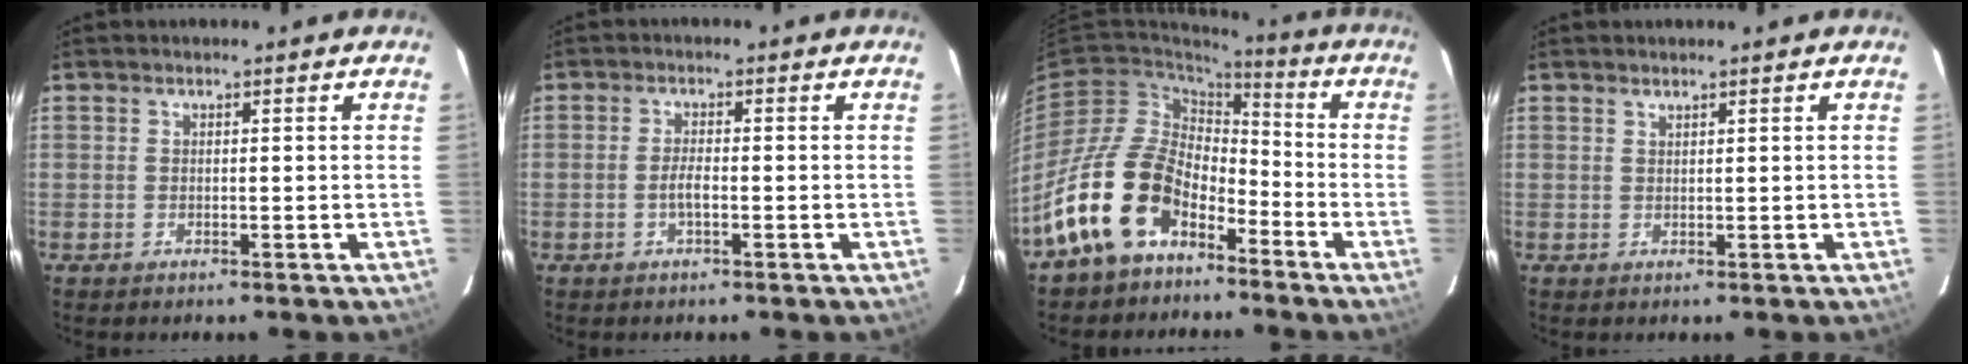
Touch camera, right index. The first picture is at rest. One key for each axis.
{"total": 0.8, "fx": -0.3, "fy": 0.3, "fz": 0.7, "tx": -0.014, "ty": -0.001, "tz": -0.006}
{"total": 16.4, "fx": -9.8, "fy": 9.8, "fz": 8.8, "tx": -0.177, "ty": 0.017, "tz": -0.177}
{"total": 0.6, "fx": 0.6, "fy": 0.0, "fz": 0.1, "tx": -0.003, "ty": 0.000, "tz": 0.012}